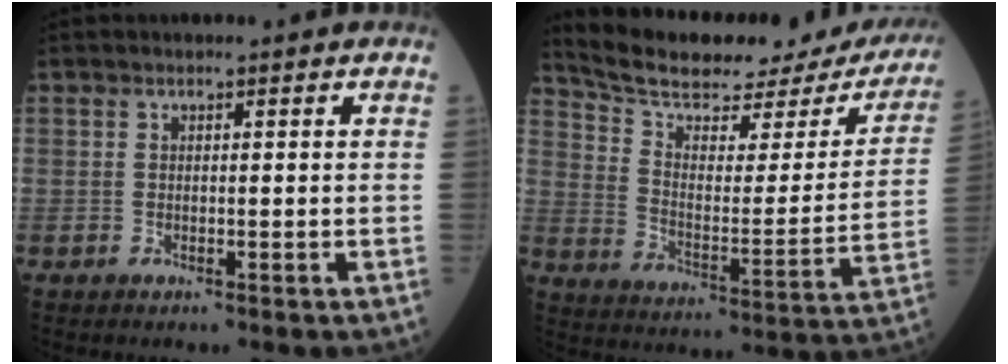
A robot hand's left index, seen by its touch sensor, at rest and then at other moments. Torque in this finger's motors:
{"motor_torque": [0.81, -1.33, 0.11, 0.06]}